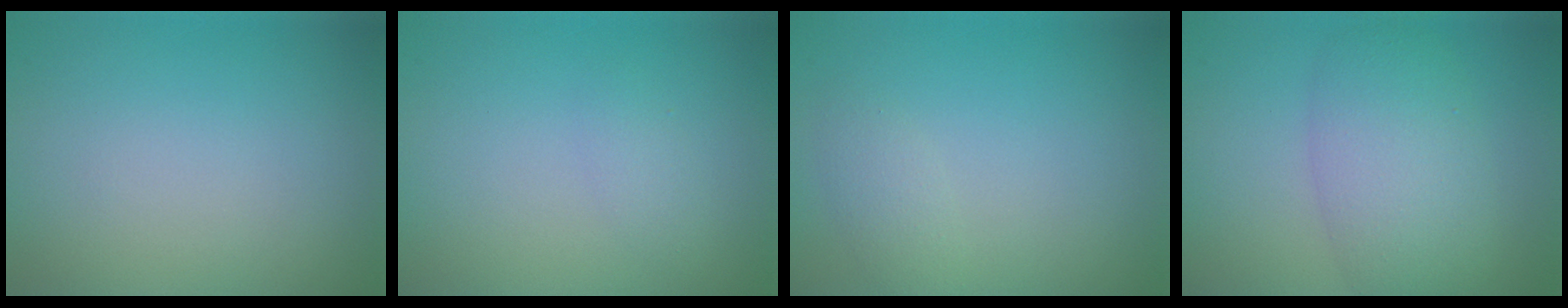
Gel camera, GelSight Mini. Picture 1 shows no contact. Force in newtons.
{"total": 1.0, "press": 1.0, "slide": 0.1}
{"total": 1.2, "press": 1.2, "slide": 0.0}
{"total": 5.9, "press": 5.9, "slide": 0.1}